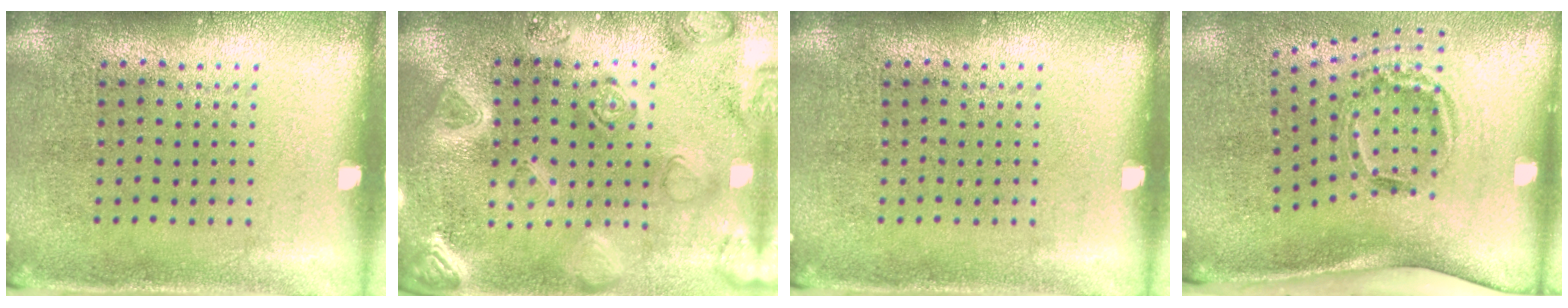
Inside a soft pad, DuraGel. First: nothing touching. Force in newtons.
{"total": 3.0, "press": 2.9, "slide": 0.8}
{"total": 0.0}
{"total": 2.1, "press": 1.3, "slide": 1.6}